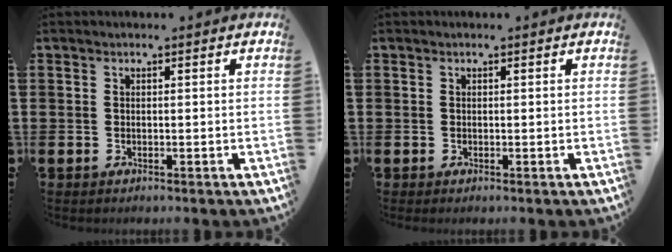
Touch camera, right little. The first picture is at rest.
{"total": 0.0}